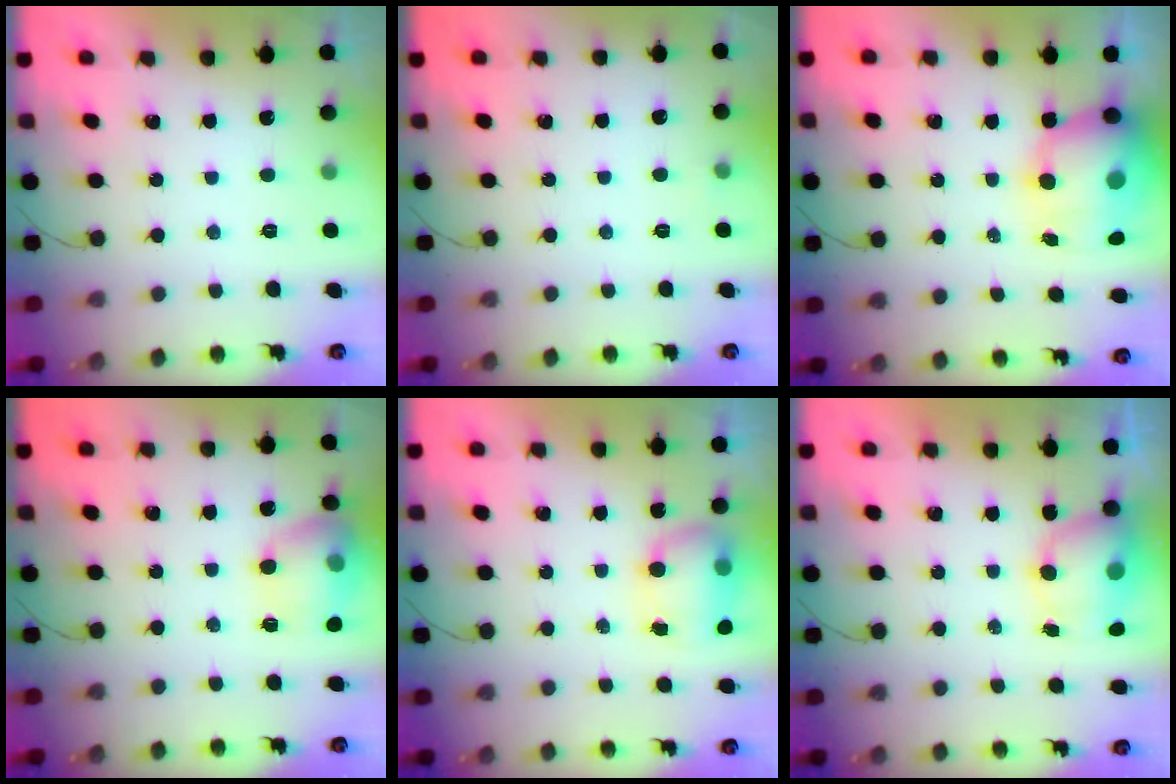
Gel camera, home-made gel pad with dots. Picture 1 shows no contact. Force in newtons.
{"total": 3.3, "press": 3.1, "slide": 1.1}
{"total": 14.1, "press": 13.6, "slide": 3.6}
{"total": 14.2, "press": 14.1, "slide": 1.3}
{"total": 7.4, "press": 7.3, "slide": 0.9}
{"total": 8.0, "press": 7.8, "slide": 1.3}